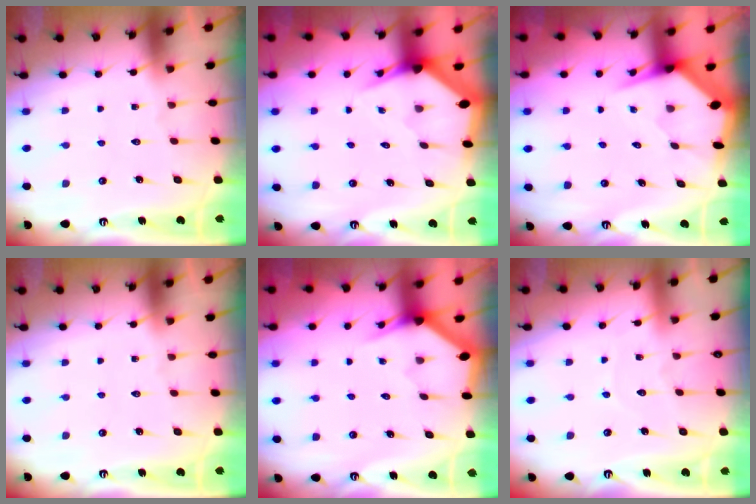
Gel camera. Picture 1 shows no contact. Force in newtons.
{"total": 3.6, "press": 3.6, "slide": 0.3}
{"total": 3.3, "press": 3.3, "slide": 0.1}
{"total": 0.0}
{"total": 3.1, "press": 3.1, "slide": 0.1}
{"total": 4.3, "press": 4.3, "slide": 0.4}